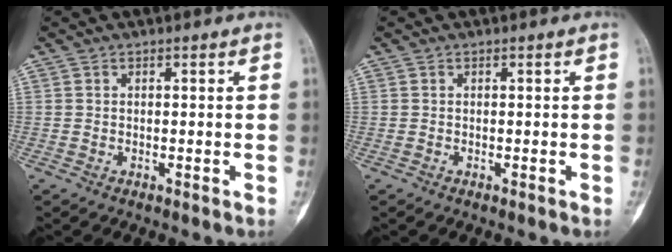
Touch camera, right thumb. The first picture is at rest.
{"total": 0.0}